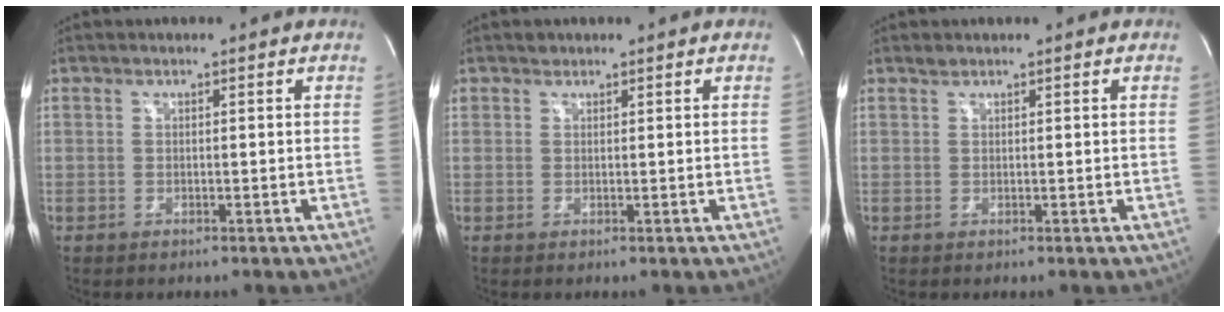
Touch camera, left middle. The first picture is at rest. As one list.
[{"total": 1.0, "force": [0.7, 0.6, 0.0], "torque": [0.004, 0.004, 0.010]}, {"total": 0.5, "force": [0.5, 0.1, 0.0], "torque": [-0.007, 0.002, 0.012]}]